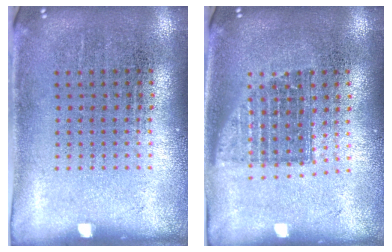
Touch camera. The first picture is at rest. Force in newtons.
{"total": 1.5, "press": 1.2, "slide": 0.9}